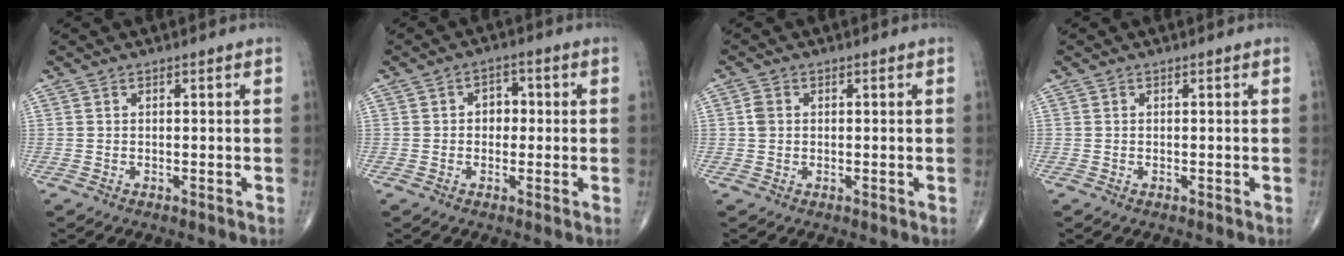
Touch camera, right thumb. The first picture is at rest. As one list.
[{"total": 3.9, "force": [0.1, 3.1, 2.5], "torque": [-0.012, 0.012, -0.006]}, {"total": 2.1, "force": [0.3, 1.7, 1.2], "torque": [-0.020, 0.004, 0.004]}, {"total": 0.6, "force": [-0.2, 0.3, 0.4], "torque": [-0.010, -0.002, -0.005]}]